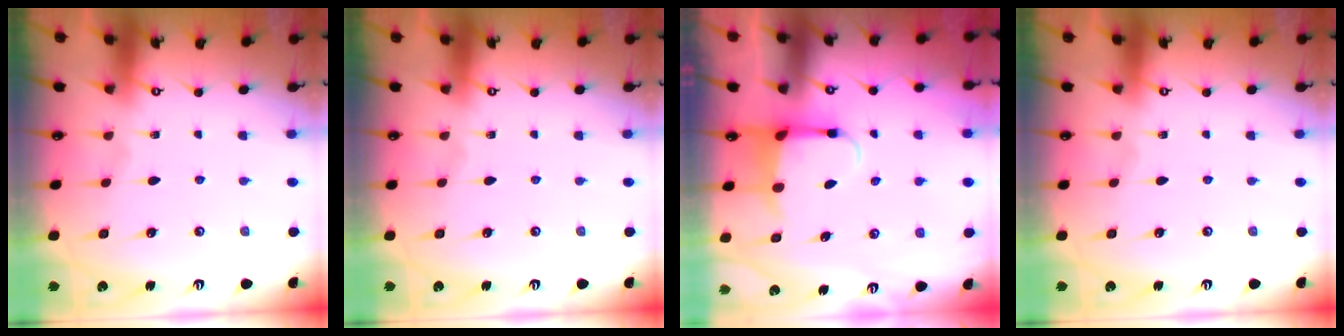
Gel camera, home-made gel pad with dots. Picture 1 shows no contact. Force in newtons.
{"total": 0.0}
{"total": 4.0, "press": 3.8, "slide": 1.0}
{"total": 0.0}